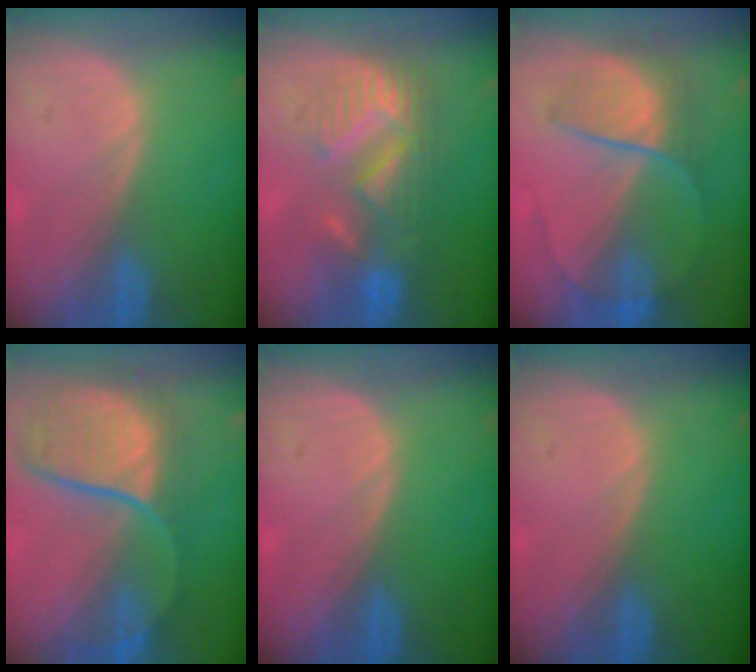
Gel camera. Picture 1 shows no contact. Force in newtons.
{"total": 8.8, "press": 8.5, "slide": 2.0}
{"total": 6.8, "press": 6.6, "slide": 1.6}
{"total": 10.7, "press": 9.7, "slide": 4.4}
{"total": 0.0}
{"total": 0.0}